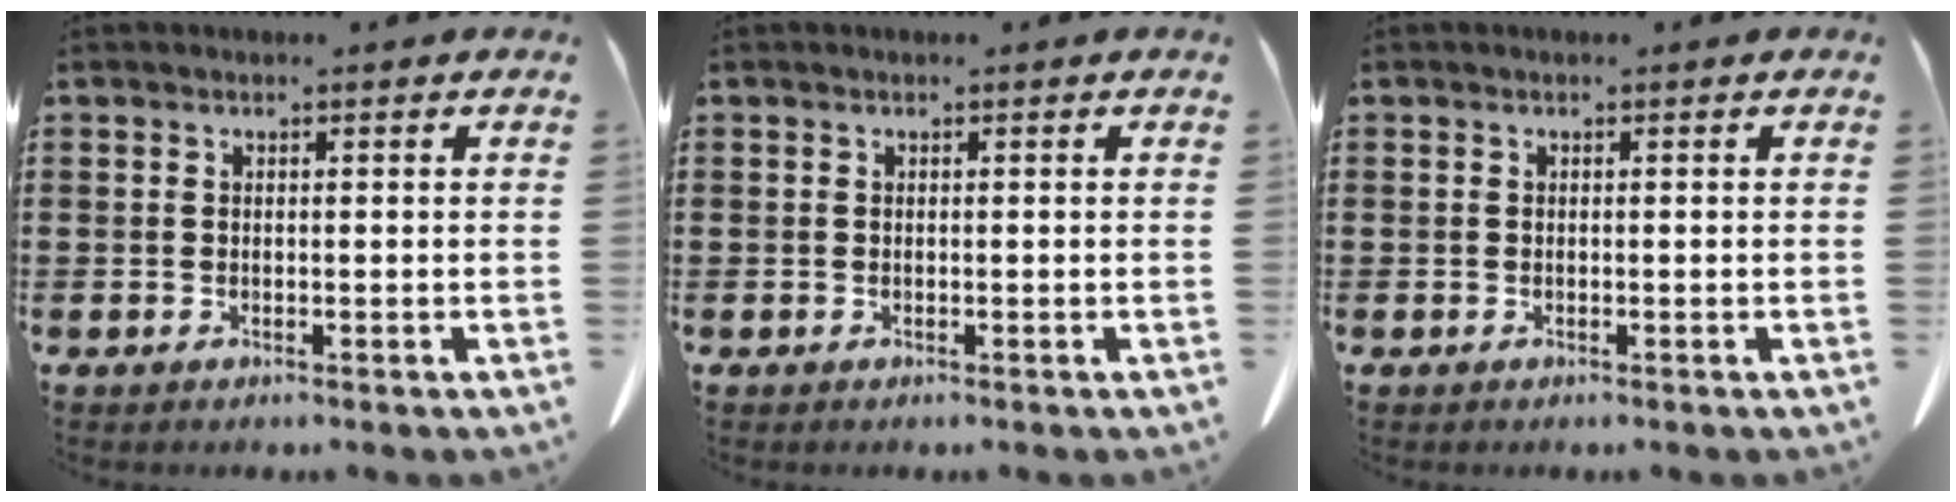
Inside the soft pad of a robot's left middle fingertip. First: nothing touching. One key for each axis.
{"total": 0.0}
{"total": 0.0}